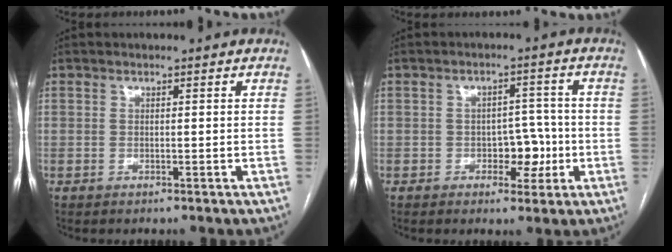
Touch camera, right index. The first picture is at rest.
{"total": 5.2, "force": [-1.5, 3.3, 3.8], "torque": [-0.046, 0.015, -0.017]}